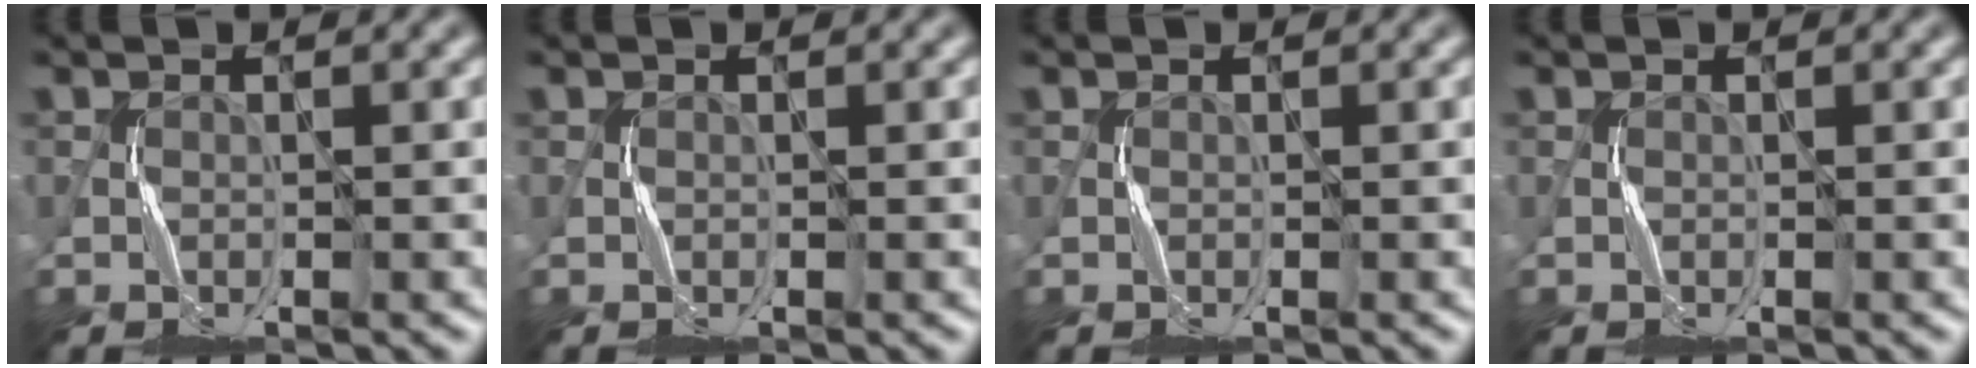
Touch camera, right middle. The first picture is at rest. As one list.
[{"total": 0.0}, {"total": 0.0}, {"total": 0.0}]